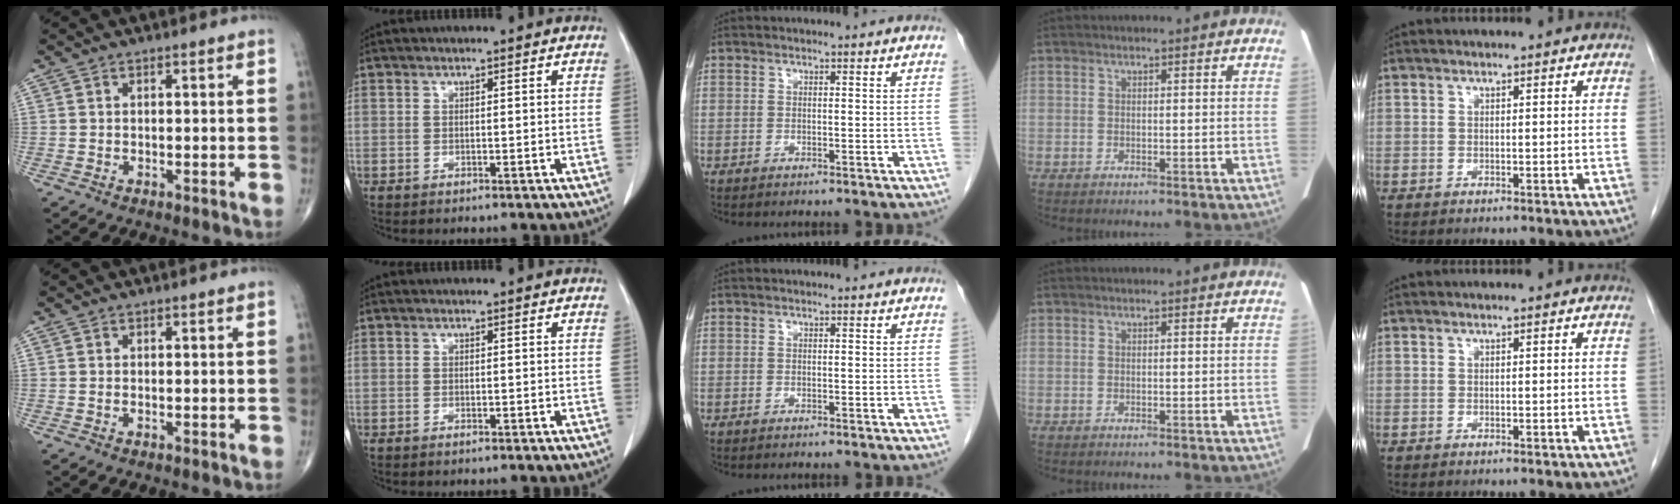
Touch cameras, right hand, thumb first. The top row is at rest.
{}